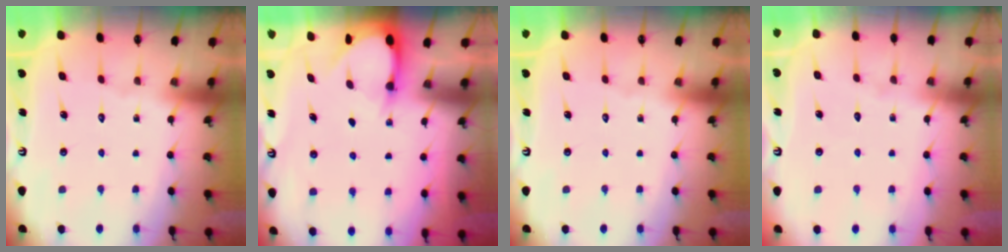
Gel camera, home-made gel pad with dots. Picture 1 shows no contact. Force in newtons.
{"total": 3.0, "press": 2.9, "slide": 0.2}
{"total": 0.0}
{"total": 4.3, "press": 4.3, "slide": 0.4}